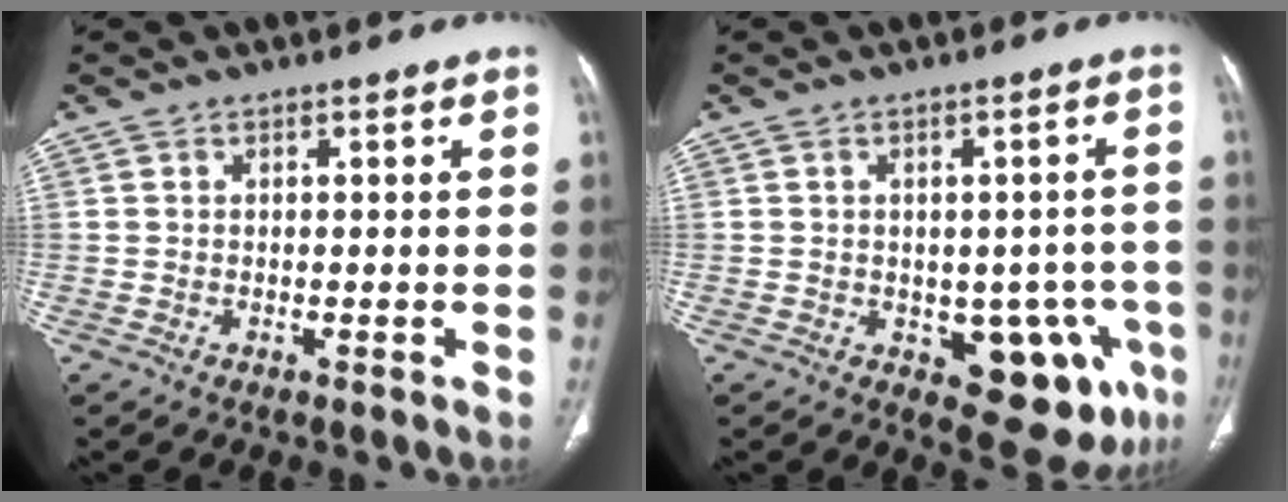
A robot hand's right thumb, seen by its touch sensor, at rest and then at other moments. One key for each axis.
{"total": 11.0, "fx": -3.7, "fy": 6.1, "fz": 8.3, "tx": -0.060, "ty": 0.010, "tz": -0.033}